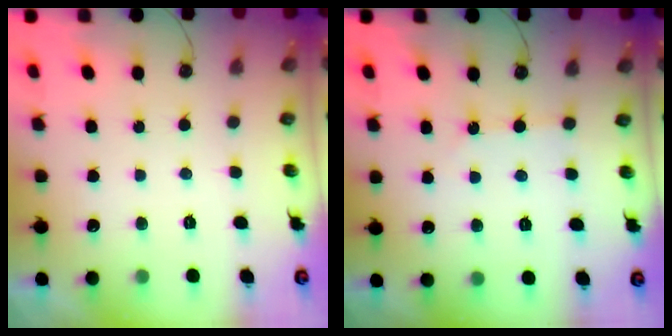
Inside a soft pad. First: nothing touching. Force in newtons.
{"total": 2.5, "press": 2.4, "slide": 0.4}